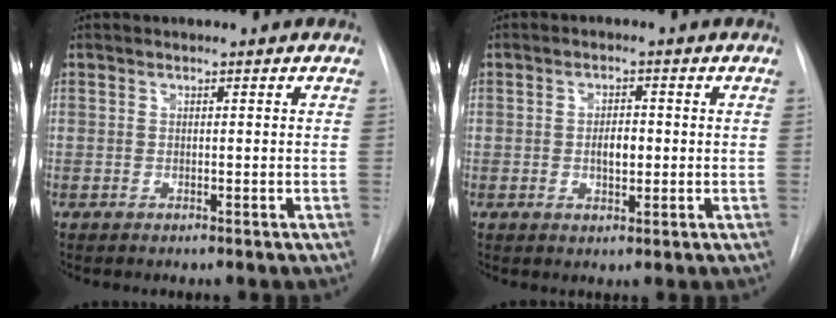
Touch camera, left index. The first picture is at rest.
{"total": 3.0, "force": [-1.0, 1.3, 2.6], "torque": [-0.042, -0.005, -0.012]}